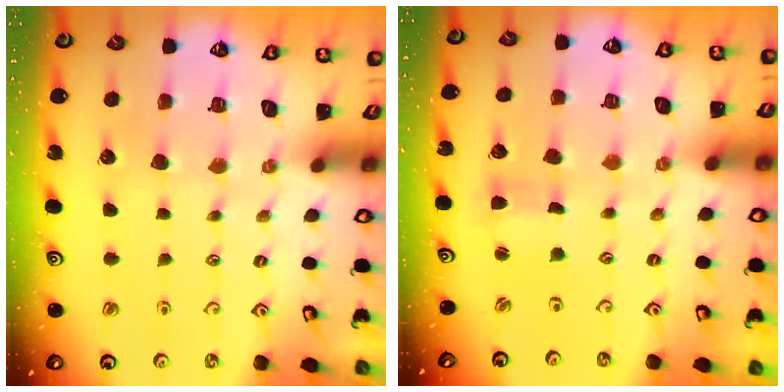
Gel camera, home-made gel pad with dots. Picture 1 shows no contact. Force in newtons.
{"total": 1.8, "press": 1.8, "slide": 0.3}